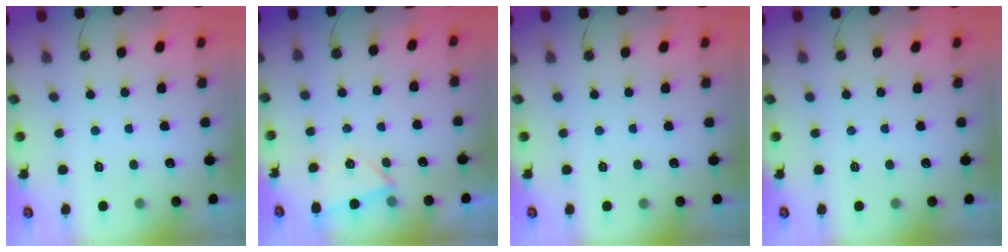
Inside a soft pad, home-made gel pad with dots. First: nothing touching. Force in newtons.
{"total": 2.7, "press": 2.5, "slide": 1.1}
{"total": 0.0}
{"total": 0.0}